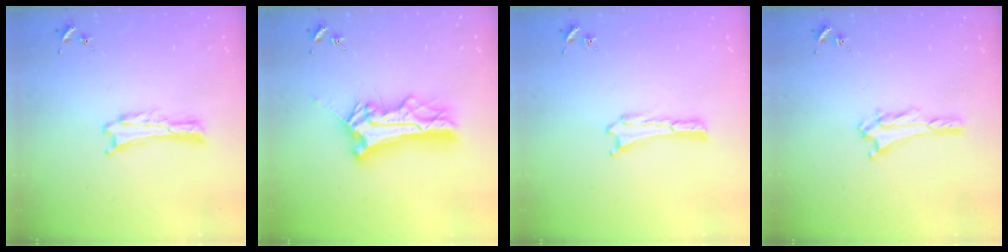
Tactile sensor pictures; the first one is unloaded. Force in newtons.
{"total": 9.3, "press": 9.3, "slide": 0.7}
{"total": 0.0}
{"total": 2.4, "press": 2.4, "slide": 0.4}